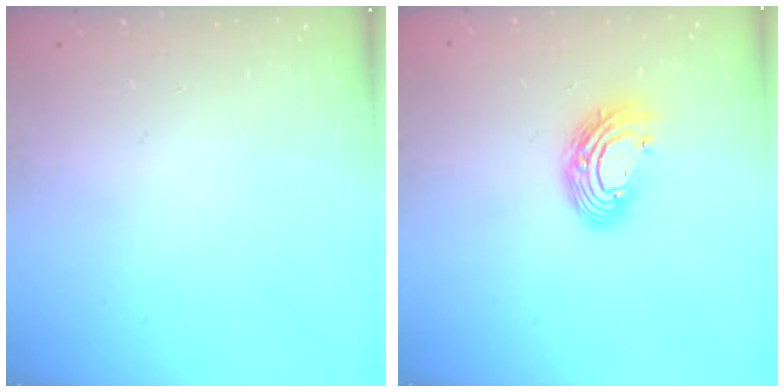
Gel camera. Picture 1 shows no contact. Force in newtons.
{"total": 11.9, "press": 11.9, "slide": 1.0}